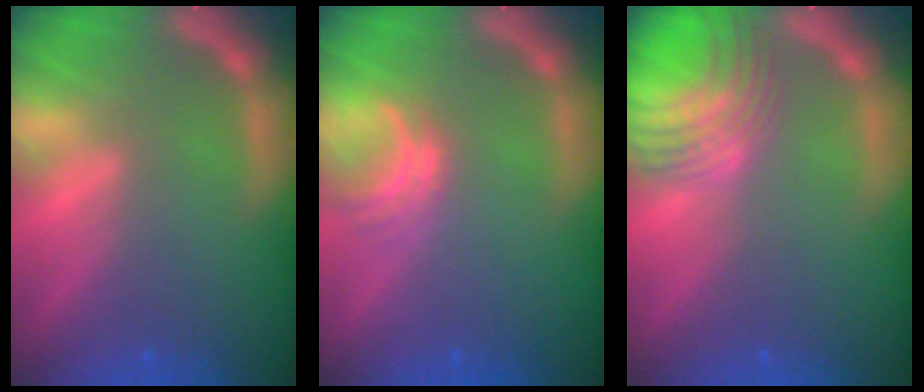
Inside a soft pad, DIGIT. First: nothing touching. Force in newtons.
{"total": 2.5}
{"total": 8.5}